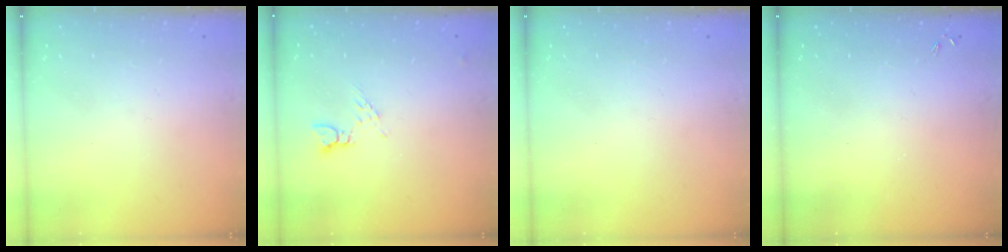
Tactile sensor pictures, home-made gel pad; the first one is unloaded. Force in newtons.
{"total": 3.8, "press": 3.8, "slide": 0.7}
{"total": 0.0}
{"total": 0.0}